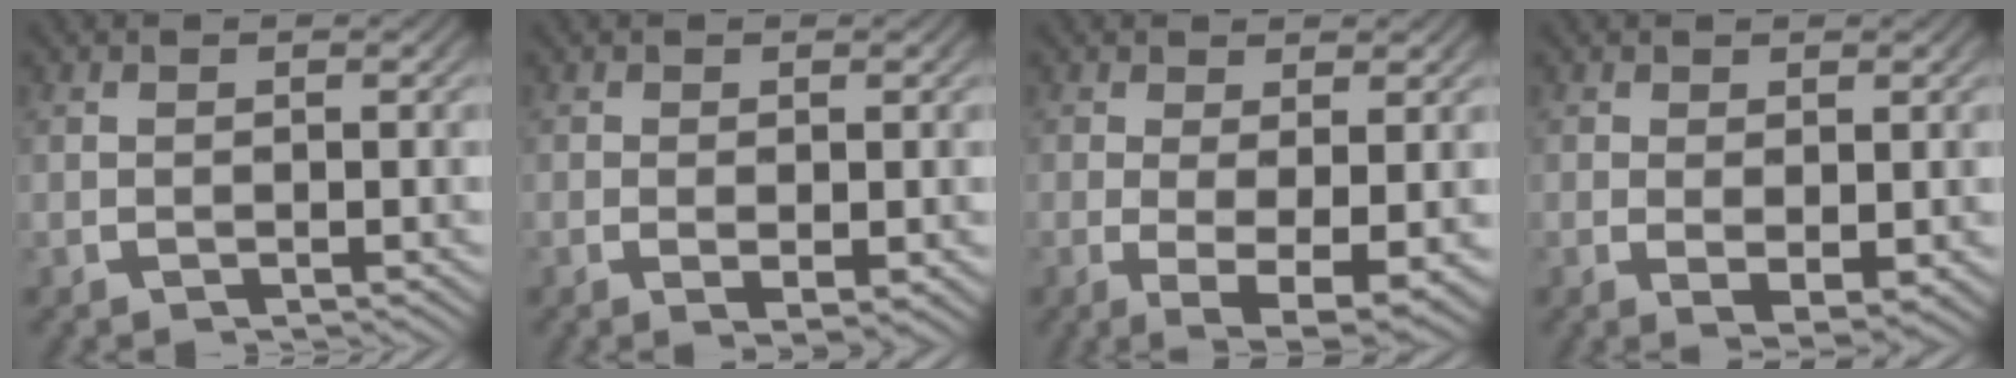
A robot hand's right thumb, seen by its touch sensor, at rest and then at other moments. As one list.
[{"total": 1.4, "force": [-0.1, 0.8, 1.1], "torque": [-0.015, -0.001, -0.006]}, {"total": 6.0, "force": [-1.7, 2.8, 4.9], "torque": [-0.089, -0.031, -0.017]}, {"total": 2.5, "force": [-0.1, 1.7, 1.9], "torque": [-0.031, -0.012, 0.002]}]